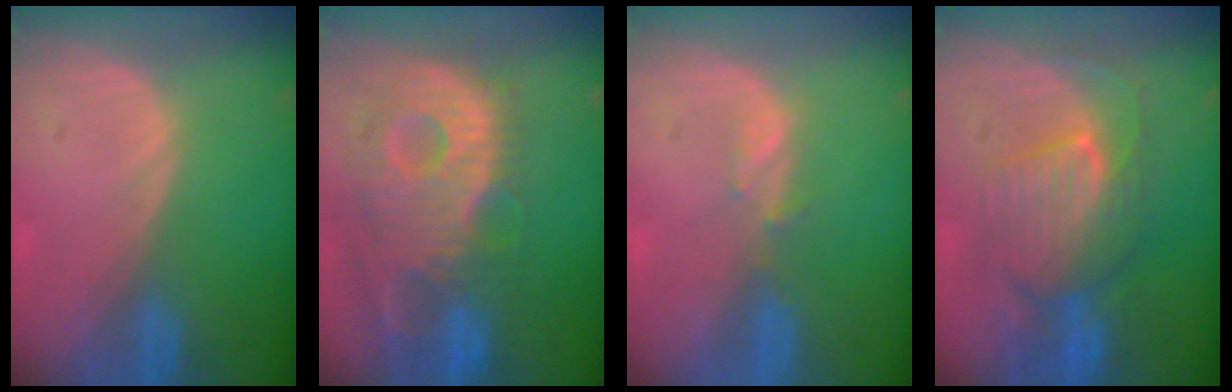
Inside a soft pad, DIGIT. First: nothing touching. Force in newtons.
{"total": 13.0, "press": 11.3, "slide": 6.3}
{"total": 1.5, "press": 1.4, "slide": 0.2}
{"total": 8.9, "press": 8.6, "slide": 2.1}